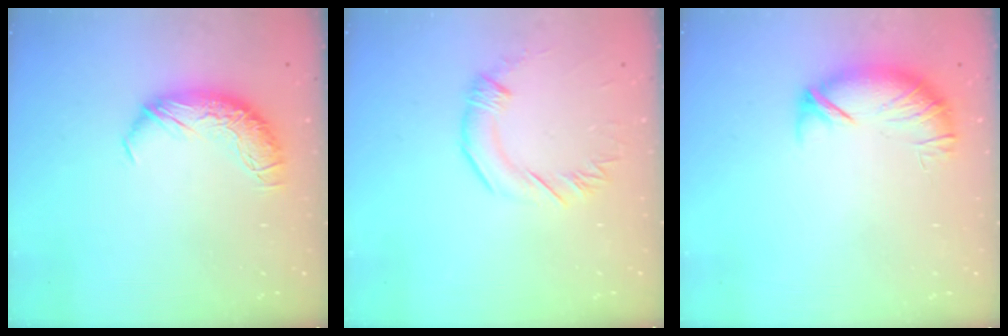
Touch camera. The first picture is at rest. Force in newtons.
{"total": 1.5, "press": 1.4, "slide": 0.5}
{"total": 5.0, "press": 4.5, "slide": 2.1}